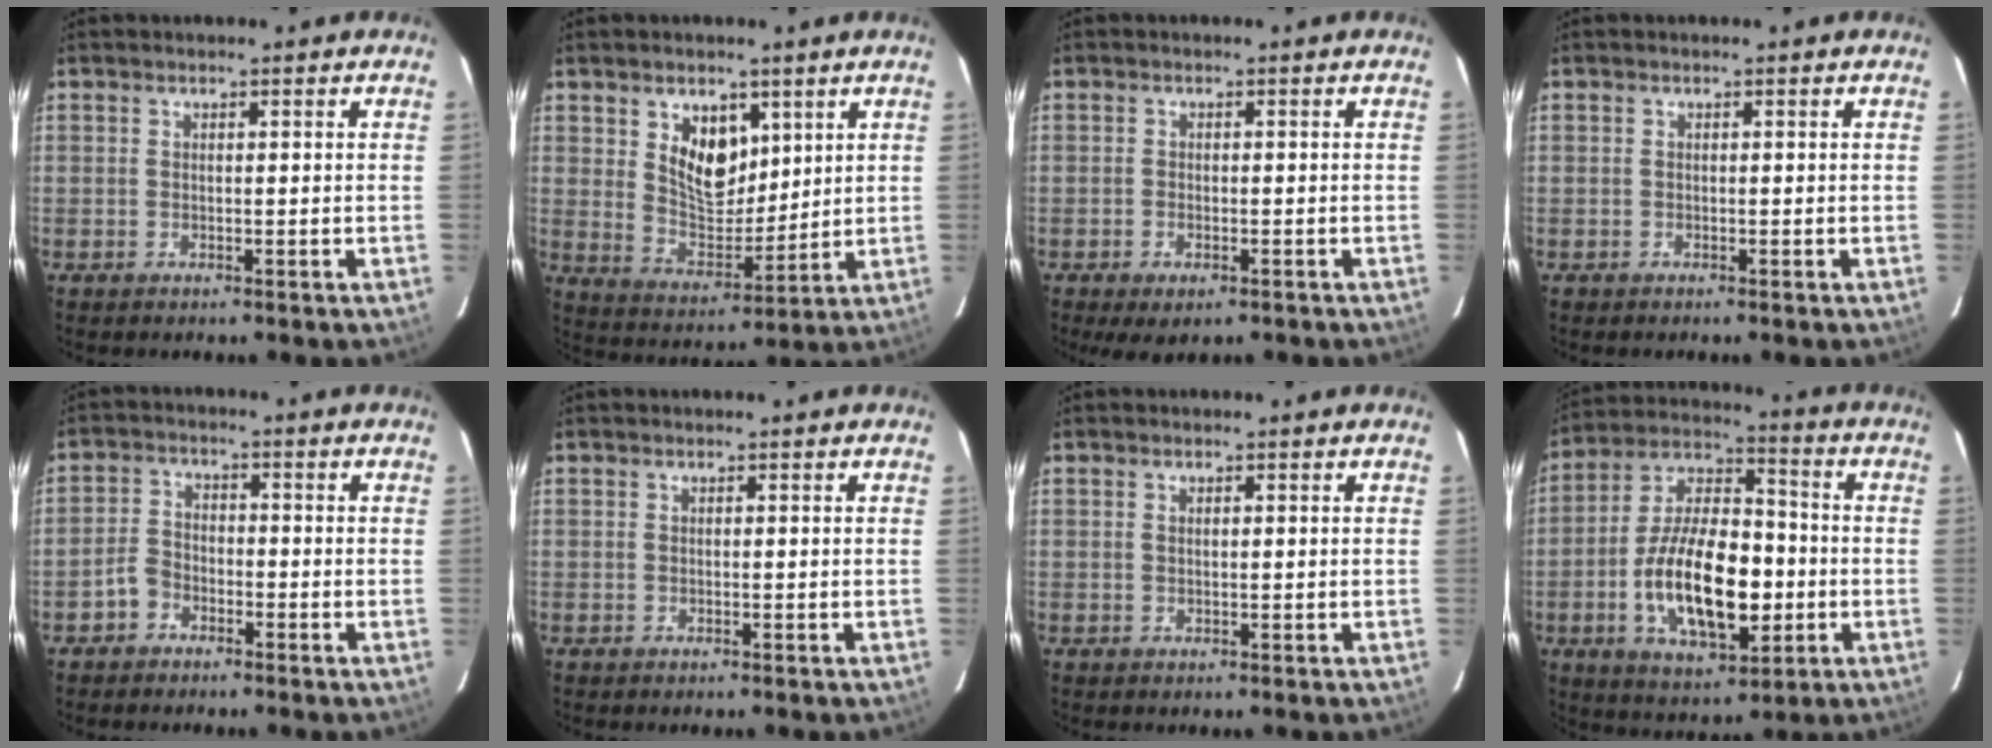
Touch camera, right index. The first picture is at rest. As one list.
[{"total": 9.6, "force": [4.2, 6.1, 6.2], "torque": [-0.104, -0.001, 0.088]}, {"total": 4.2, "force": [-2.5, 2.0, 2.6], "torque": [-0.061, -0.015, -0.041]}, {"total": 0.6, "force": [-0.3, 0.4, -0.2], "torque": [0.002, 0.001, -0.007]}, {"total": 3.7, "force": [-2.5, 2.5, 1.1], "torque": [-0.028, 0.013, -0.045]}, {"total": 0.0}, {"total": 0.6, "force": [0.3, 0.3, 0.5], "torque": [-0.009, 0.003, 0.005]}, {"total": 19.1, "force": [-4.0, 8.9, 16.4], "torque": [-0.315, 0.009, -0.062]}]